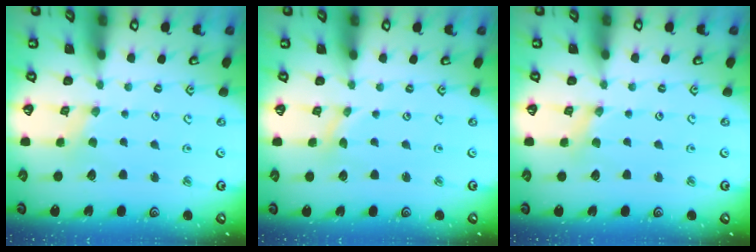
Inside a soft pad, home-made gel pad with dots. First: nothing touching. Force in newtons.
{"total": 0.0}
{"total": 1.1, "press": 1.1, "slide": 0.2}